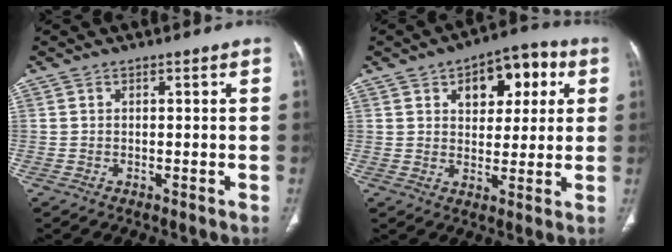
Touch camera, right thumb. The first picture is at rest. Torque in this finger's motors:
{"motor_torque": [-0.48, 1.72, 1.20, 0.54, 0.13]}